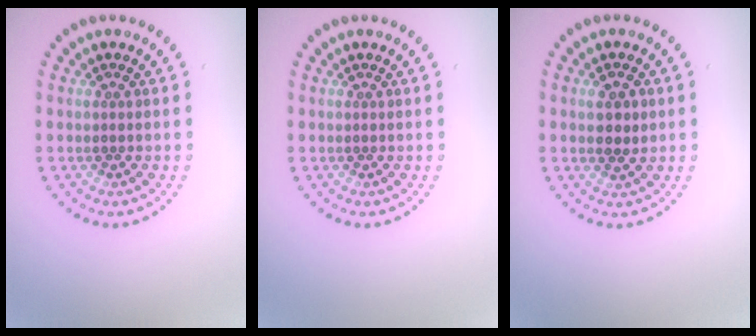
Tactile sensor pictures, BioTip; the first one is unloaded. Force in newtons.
{"total": 0.0}
{"total": 2.3, "press": 2.2, "slide": 0.5}